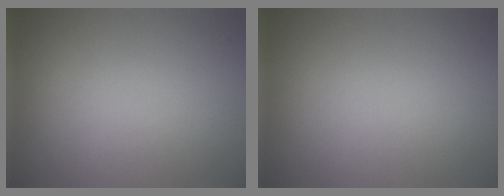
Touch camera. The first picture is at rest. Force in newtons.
{"total": 0.0}